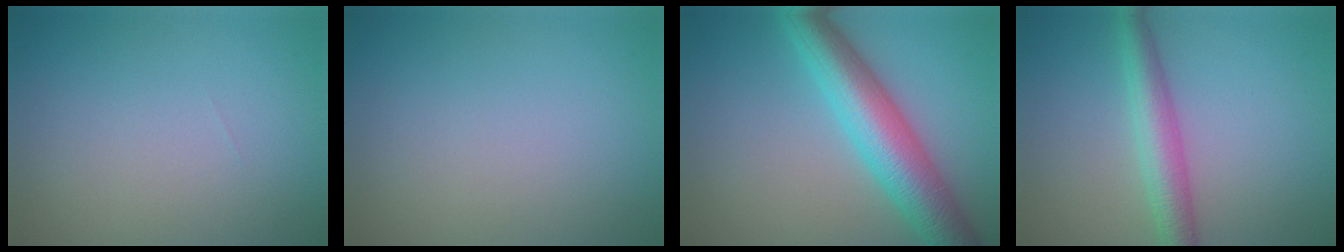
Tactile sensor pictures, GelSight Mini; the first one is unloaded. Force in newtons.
{"total": 0.0}
{"total": 7.2, "press": 7.2, "slide": 0.1}
{"total": 3.9, "press": 3.9, "slide": 0.1}